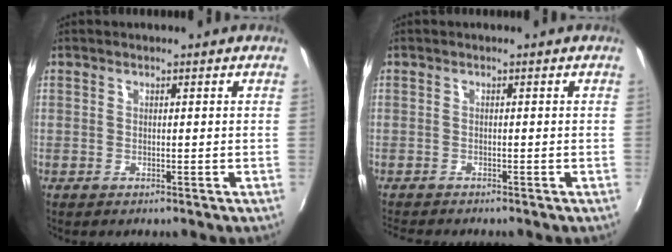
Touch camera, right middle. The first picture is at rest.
{"total": 2.5, "force": [-2.4, 0.1, 0.8], "torque": [-0.023, -0.018, -0.046]}